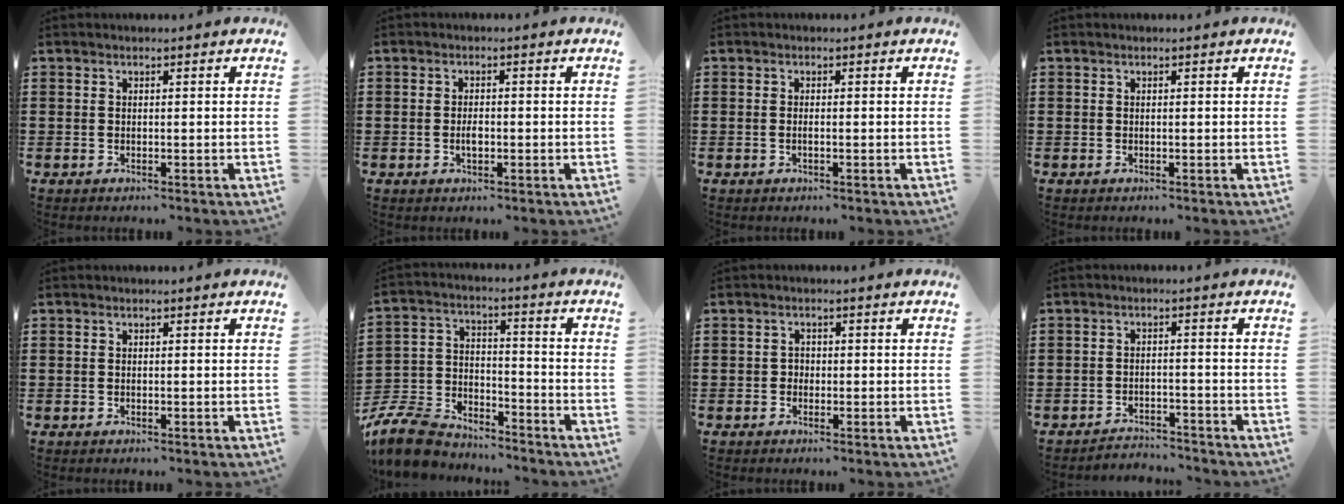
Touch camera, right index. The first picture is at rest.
{"total": 2.1, "force": [-0.5, 0.9, 1.8], "torque": [-0.035, 0.001, -0.008]}
{"total": 0.7, "force": [-0.3, 0.1, 0.6], "torque": [-0.012, -0.003, -0.004]}
{"total": 0.0}
{"total": 0.0}
{"total": 10.0, "force": [-9.2, 2.6, 2.6], "torque": [-0.071, 0.020, -0.186]}
{"total": 1.2, "force": [-0.6, 0.9, 0.4], "torque": [-0.011, 0.001, -0.013]}
{"total": 3.0, "force": [-3.0, 0.2, -0.1], "torque": [-0.007, -0.001, -0.065]}